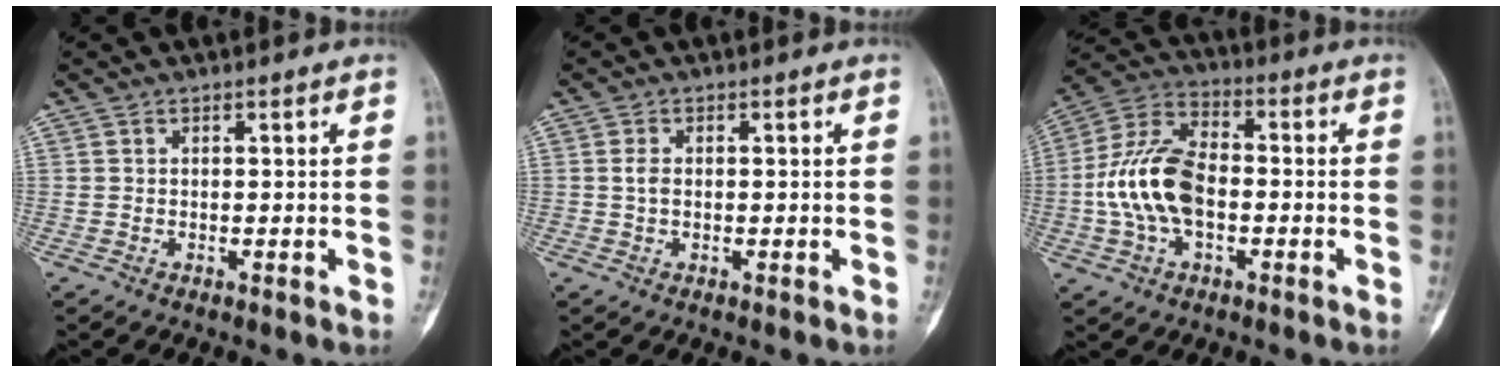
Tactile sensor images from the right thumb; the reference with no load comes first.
{"total": 1.7, "force": [0.1, 1.1, 1.3], "torque": [-0.026, 0.000, 0.002]}
{"total": 14.2, "force": [-1.6, 8.4, 11.3], "torque": [-0.227, 0.034, -0.034]}